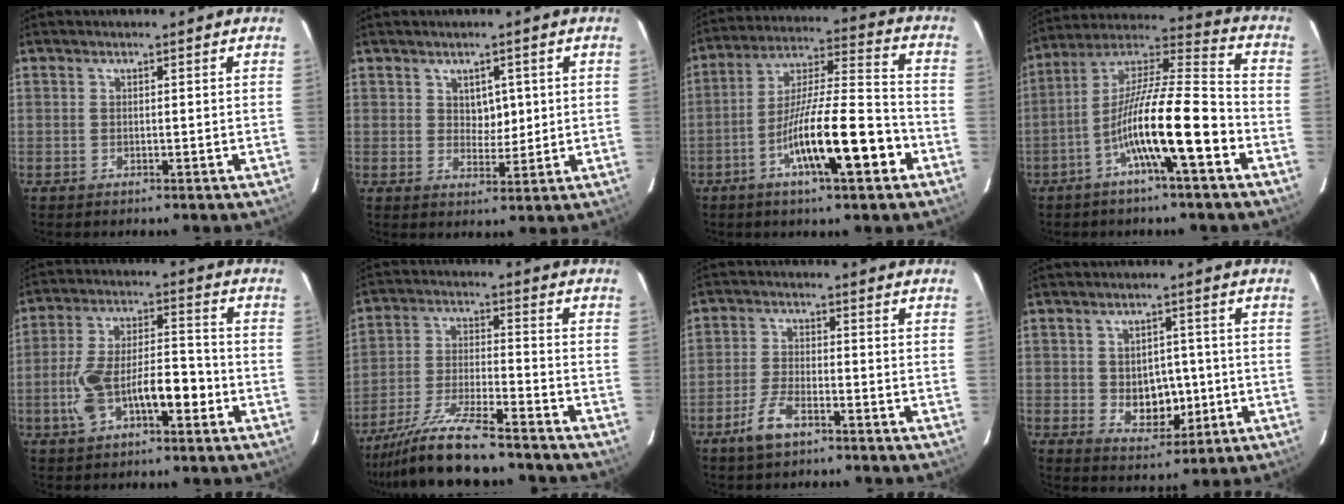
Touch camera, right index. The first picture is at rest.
{"total": 3.7, "force": [1.1, 2.4, 2.6], "torque": [-0.032, -0.001, 0.022]}
{"total": 15.6, "force": [-6.5, 1.9, 14.0], "torque": [-0.247, 0.000, -0.110]}
{"total": 15.4, "force": [-6.0, 1.1, 14.1], "torque": [-0.257, 0.011, -0.108]}
{"total": 11.9, "force": [-3.7, 4.4, 10.4], "torque": [-0.200, 0.026, -0.062]}
{"total": 12.0, "force": [-10.3, 0.9, 6.2], "torque": [-0.114, -0.016, -0.183]}
{"total": 5.1, "force": [-3.4, 1.7, 3.4], "torque": [-0.078, -0.003, -0.063]}
{"total": 7.0, "force": [-0.7, 4.8, 5.1], "torque": [-0.071, 0.004, 0.001]}